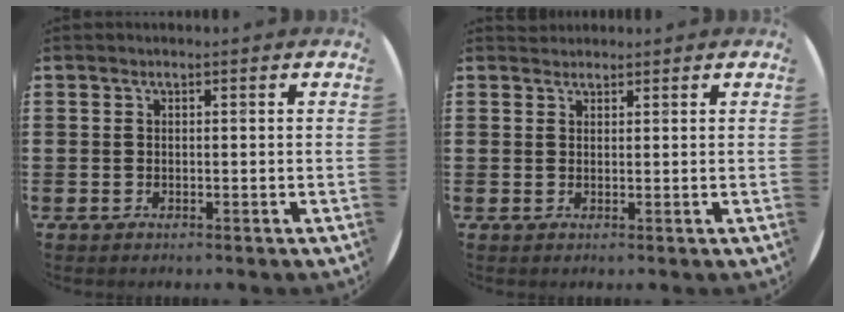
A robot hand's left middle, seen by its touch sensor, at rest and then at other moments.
{"total": 1.1, "force": [1.0, 0.3, -0.1], "torque": [0.009, -0.001, 0.019]}